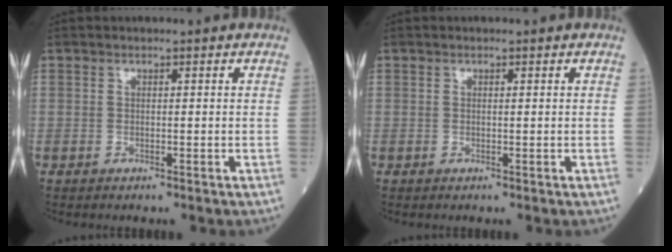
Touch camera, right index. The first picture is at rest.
{"total": 0.0}